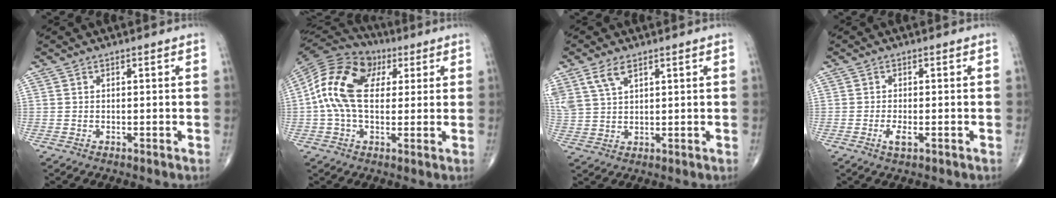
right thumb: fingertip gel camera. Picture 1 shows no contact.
{"total": 15.5, "force": [3.0, 9.8, 11.6], "torque": [-0.219, 0.025, 0.044]}
{"total": 6.5, "force": [3.8, 3.2, 4.2], "torque": [-0.093, -0.006, 0.083]}
{"total": 2.5, "force": [-1.0, 0.9, 2.2], "torque": [-0.045, -0.004, -0.019]}